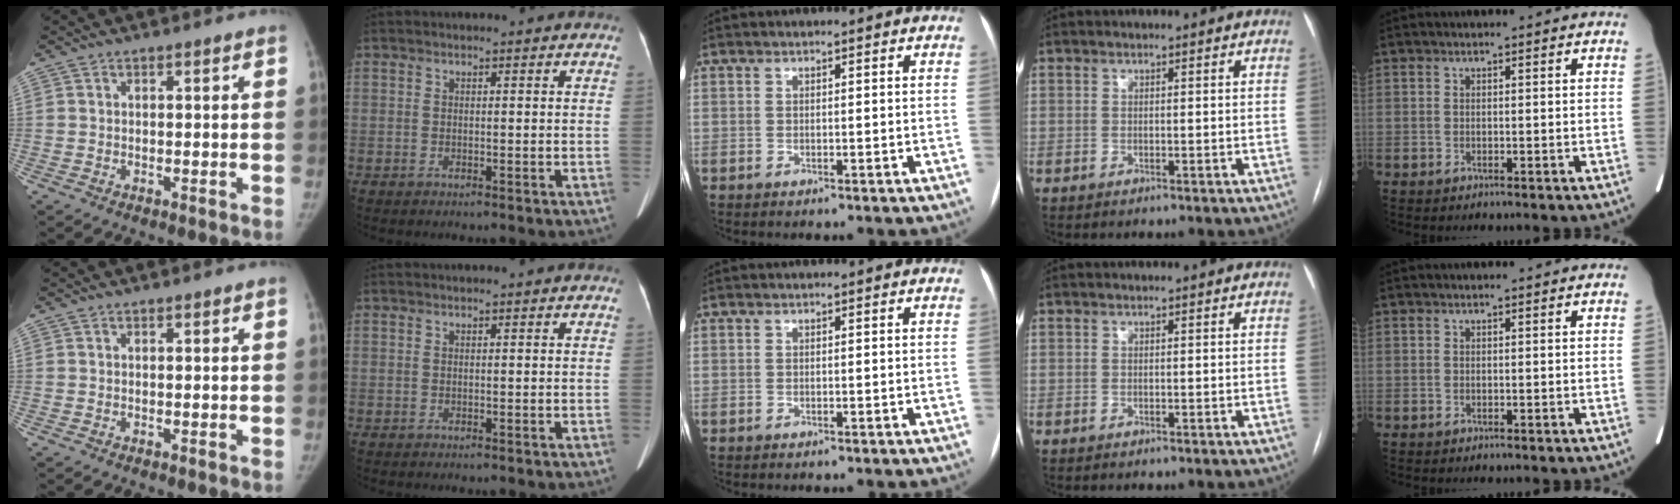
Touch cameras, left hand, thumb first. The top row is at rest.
{}